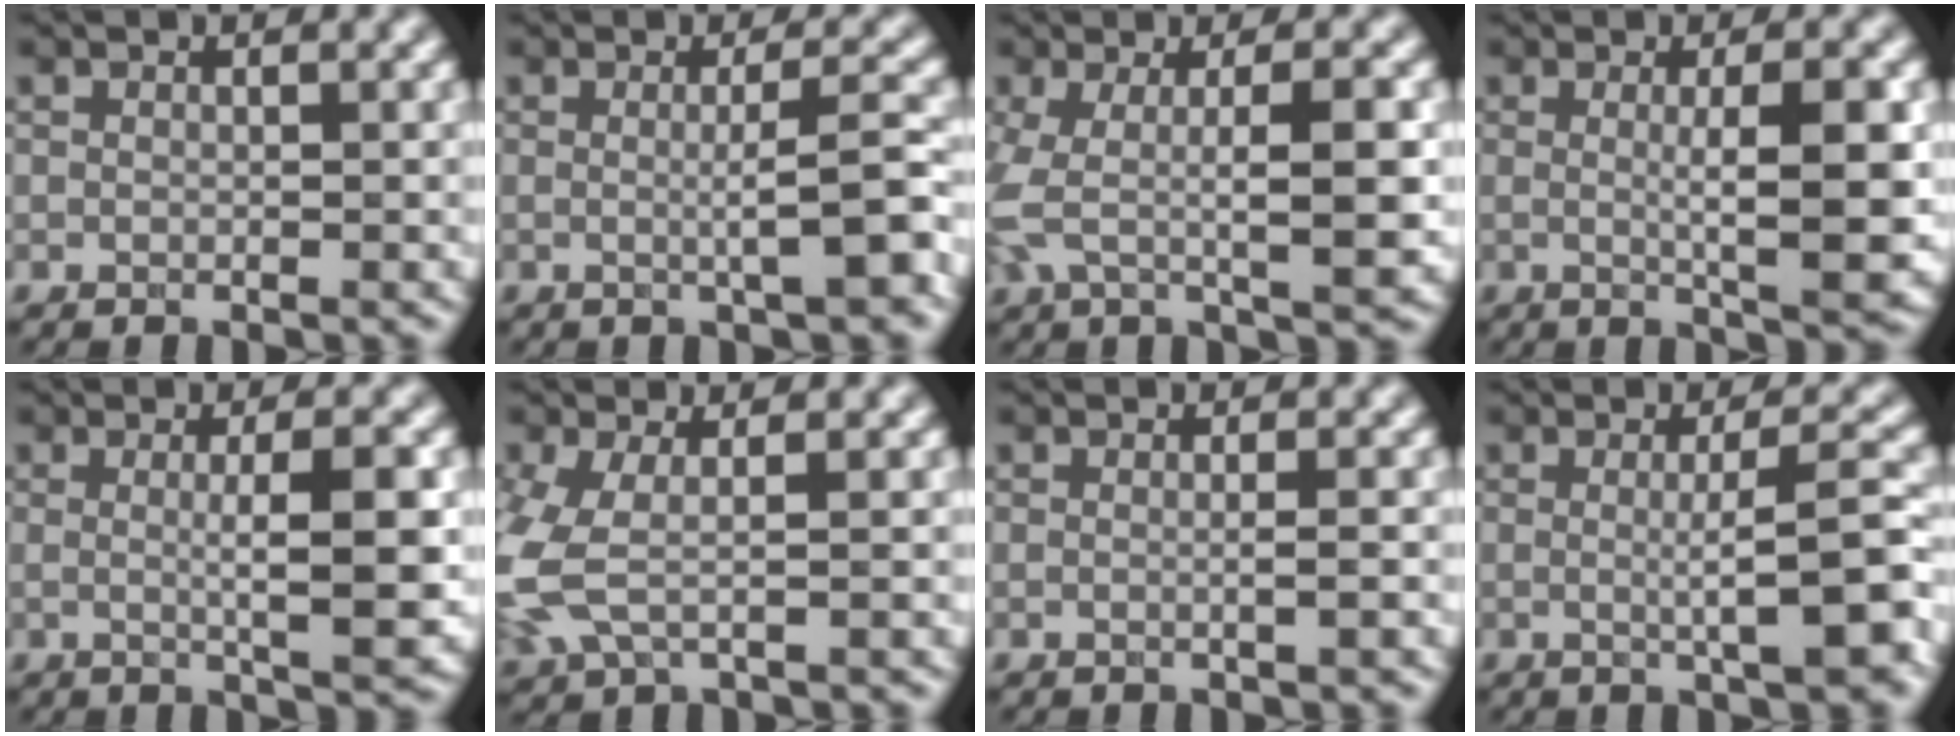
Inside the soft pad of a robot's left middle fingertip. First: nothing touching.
{"total": 4.0, "force": [-0.2, 0.7, 3.9], "torque": [-0.053, 0.002, -0.007]}
{"total": 6.5, "force": [-0.3, 1.8, 6.2], "torque": [-0.119, 0.000, -0.009]}
{"total": 6.4, "force": [0.0, 1.3, 6.2], "torque": [-0.085, -0.002, 0.001]}
{"total": 5.4, "force": [0.0, 1.1, 5.3], "torque": [-0.073, 0.000, 0.000]}
{"total": 4.3, "force": [-0.3, 1.8, 3.8], "torque": [-0.114, -0.005, -0.012]}
{"total": 1.5, "force": [0.0, 0.4, 1.4], "torque": [-0.014, -0.005, -0.012]}
{"total": 5.6, "force": [-0.3, 1.0, 5.5], "torque": [-0.078, 0.003, -0.006]}